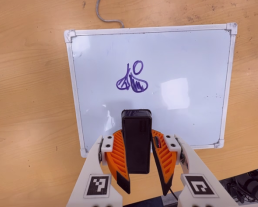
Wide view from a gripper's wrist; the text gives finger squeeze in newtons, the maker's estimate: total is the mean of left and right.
{"total": 10.2, "left": 8.4, "right": 12.0}